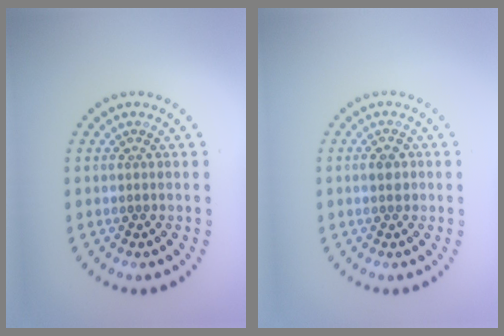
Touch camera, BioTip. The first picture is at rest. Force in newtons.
{"total": 1.1, "press": 1.1, "slide": 0.1}